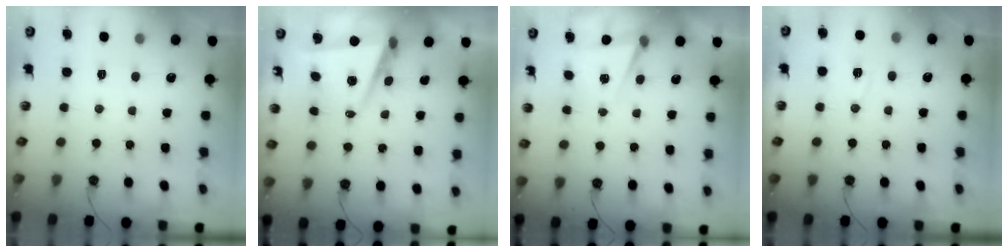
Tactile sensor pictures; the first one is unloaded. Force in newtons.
{"total": 6.9, "press": 5.5, "slide": 4.1}
{"total": 5.0, "press": 2.3, "slide": 4.4}
{"total": 5.1, "press": 4.7, "slide": 2.0}